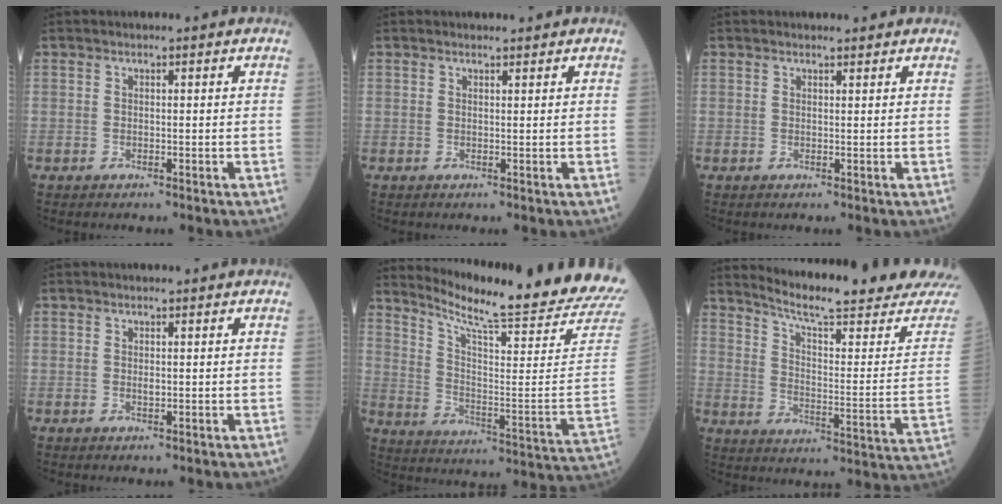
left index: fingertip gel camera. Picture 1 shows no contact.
{"total": 1.2, "force": [1.1, 0.2, 0.2], "torque": [-0.008, 0.002, 0.017]}
{"total": 1.7, "force": [1.6, 0.5, 0.4], "torque": [-0.008, 0.006, 0.020]}
{"total": 0.7, "force": [0.2, 0.3, 0.6], "torque": [-0.013, -0.002, 0.001]}
{"total": 24.0, "force": [21.9, -1.7, 9.7], "torque": [-0.169, -0.126, 0.288]}
{"total": 19.8, "force": [18.4, -0.6, 7.4], "torque": [-0.122, -0.091, 0.245]}